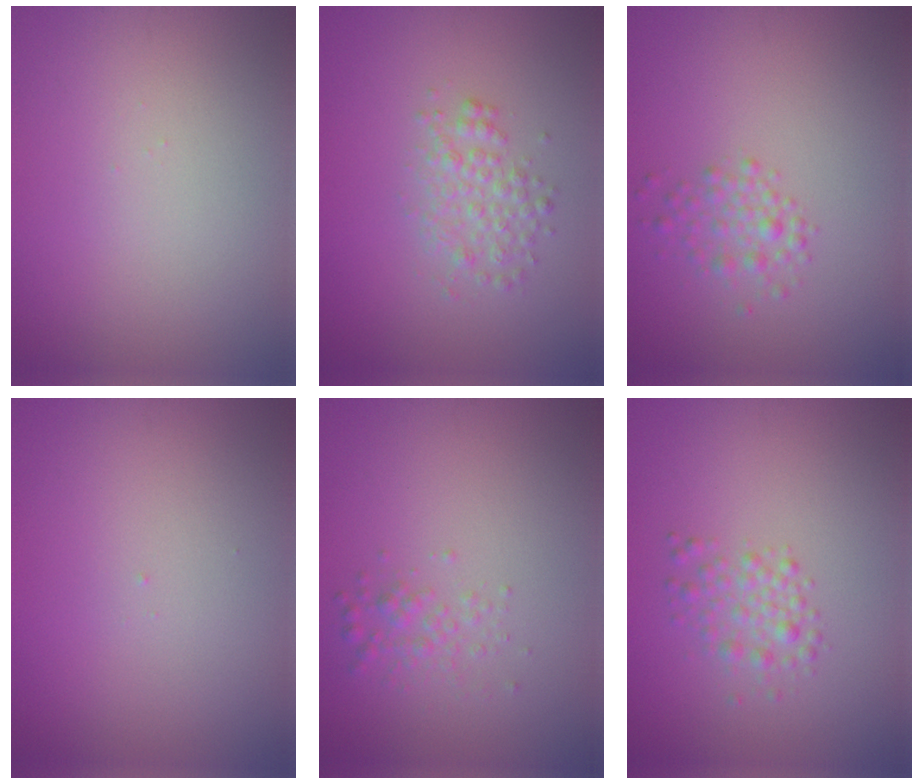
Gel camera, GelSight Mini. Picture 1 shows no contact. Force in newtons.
{"total": 2.5, "press": 2.5, "slide": 0.1}
{"total": 2.1, "press": 2.1, "slide": 0.1}
{"total": 0.0}
{"total": 1.7, "press": 1.7, "slide": 0.1}
{"total": 2.2, "press": 2.2, "slide": 0.1}